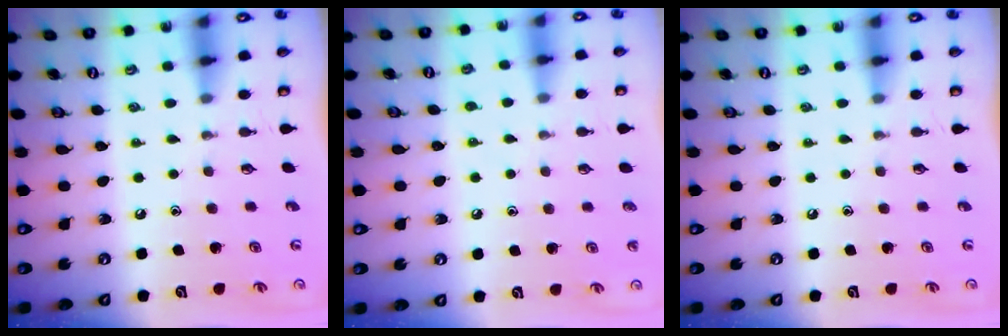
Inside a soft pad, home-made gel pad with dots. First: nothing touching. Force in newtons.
{"total": 3.7, "press": 3.7, "slide": 0.4}
{"total": 0.0}